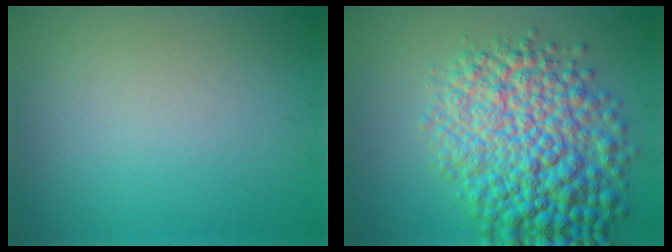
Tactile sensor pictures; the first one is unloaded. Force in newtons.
{"total": 11.1, "press": 11.1, "slide": 0.2}